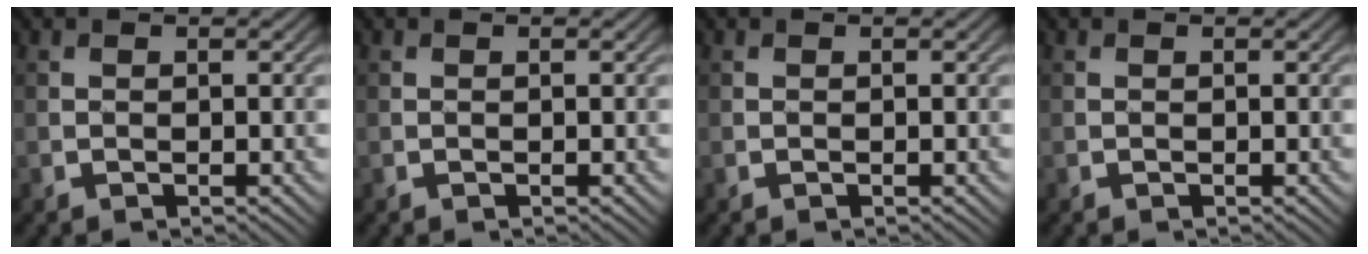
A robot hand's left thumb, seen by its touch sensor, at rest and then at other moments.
{"total": 0.0}
{"total": 0.0}
{"total": 0.0}